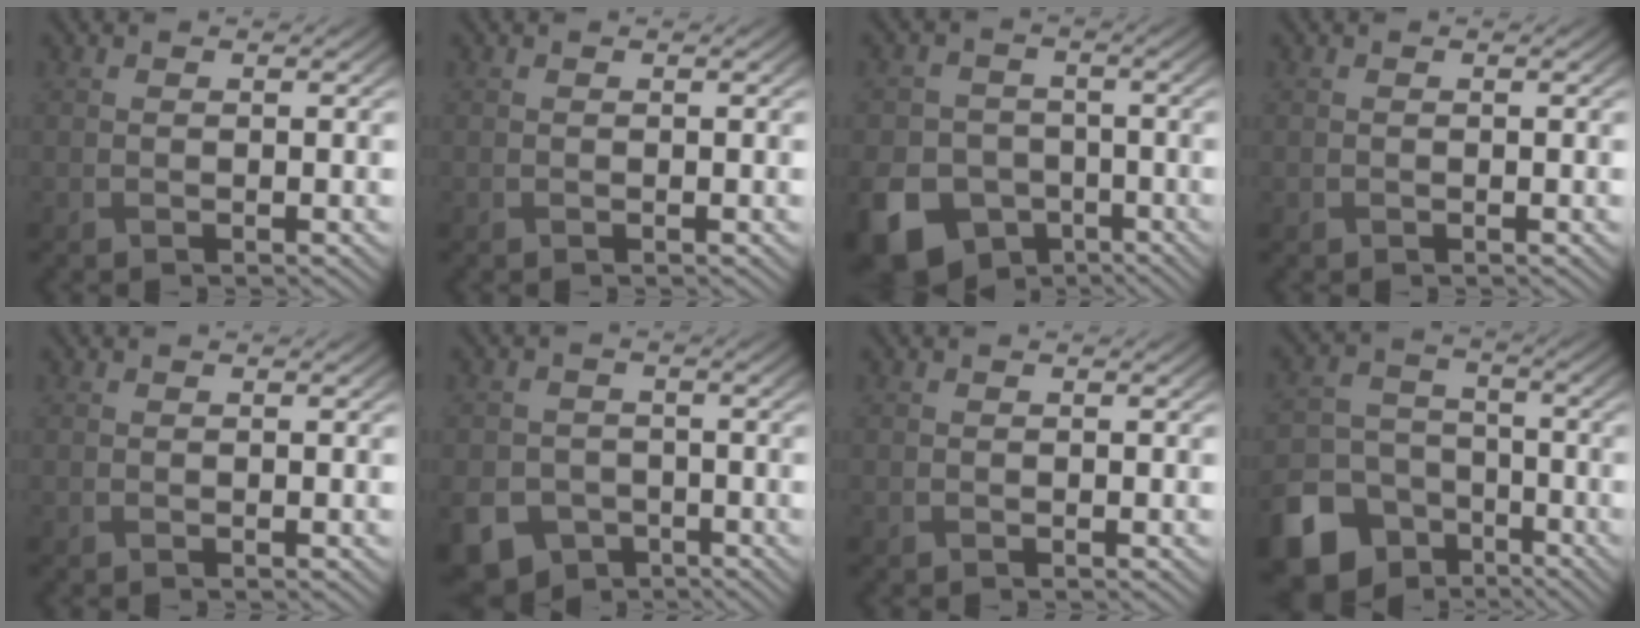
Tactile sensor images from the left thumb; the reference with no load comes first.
{"total": 0.0}
{"total": 12.5, "force": [-6.1, 10.0, 4.4], "torque": [-0.121, -0.064, -0.116]}
{"total": 0.0}
{"total": 0.0}
{"total": 9.7, "force": [-5.0, 7.8, 2.9], "torque": [-0.067, -0.047, -0.100]}
{"total": 0.0}
{"total": 14.1, "force": [-8.3, 10.1, 5.3], "torque": [-0.151, -0.053, -0.141]}